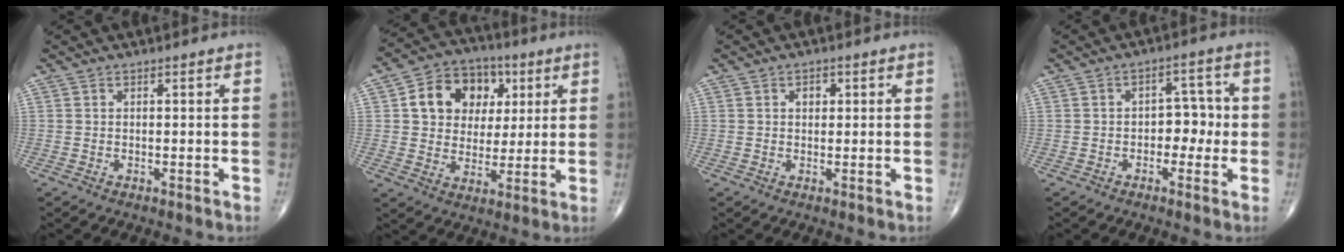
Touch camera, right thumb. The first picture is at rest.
{"total": 13.8, "force": [3.9, 11.1, 7.3], "torque": [-0.078, 0.001, 0.061]}
{"total": 1.9, "force": [0.6, 1.4, 1.1], "torque": [-0.007, 0.001, 0.005]}
{"total": 5.6, "force": [-0.8, 4.0, 3.9], "torque": [-0.022, 0.021, -0.019]}